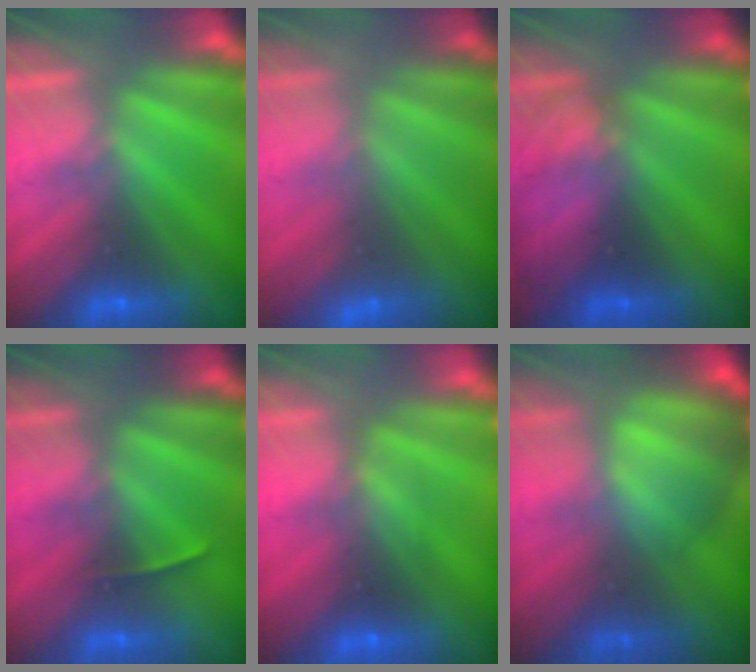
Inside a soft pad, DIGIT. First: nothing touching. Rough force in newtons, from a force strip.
{"total": 3.2}
{"total": 2.2}
{"total": 1.4}
{"total": 2.7}
{"total": 6.6}